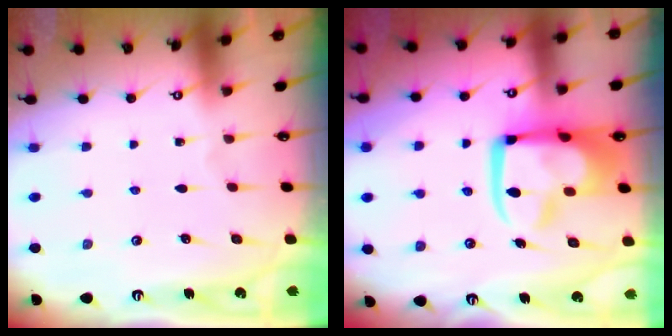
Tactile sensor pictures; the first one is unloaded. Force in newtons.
{"total": 16.2, "press": 16.1, "slide": 1.9}